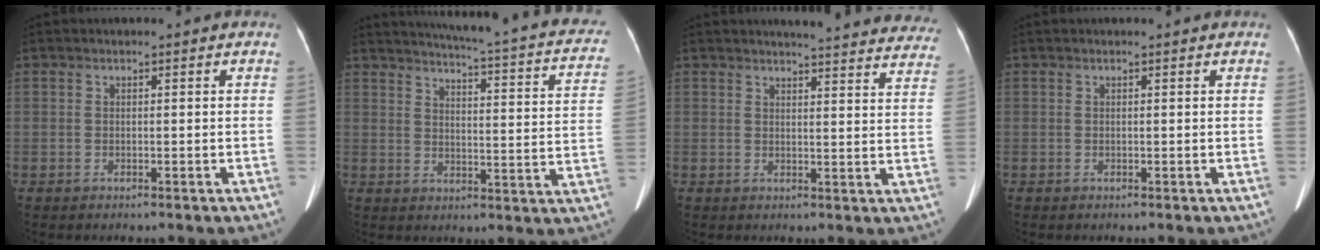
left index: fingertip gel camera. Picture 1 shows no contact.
{"total": 22.1, "force": [18.5, 2.9, 11.7], "torque": [-0.155, -0.035, 0.202]}
{"total": 23.6, "force": [22.5, 2.9, 6.6], "torque": [-0.072, -0.077, 0.240]}
{"total": 0.9, "force": [0.9, 0.0, 0.2], "torque": [-0.009, 0.003, 0.010]}